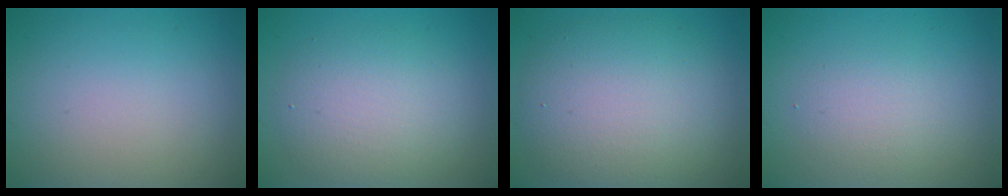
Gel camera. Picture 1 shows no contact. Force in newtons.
{"total": 4.8, "press": 4.8, "slide": 0.1}
{"total": 8.8, "press": 8.8, "slide": 0.7}
{"total": 2.2, "press": 2.2, "slide": 0.1}